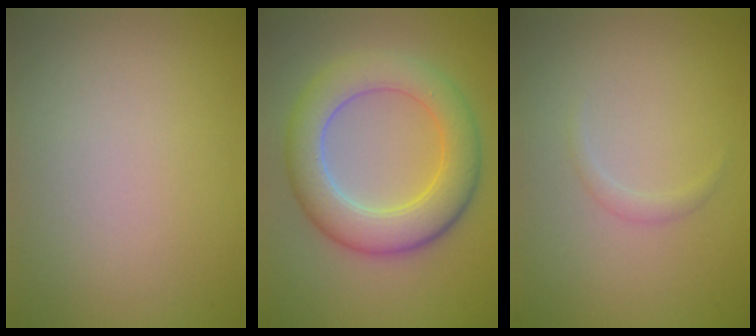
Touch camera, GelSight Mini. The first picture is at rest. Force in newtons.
{"total": 6.8, "press": 6.8, "slide": 0.5}
{"total": 0.7, "press": 0.7, "slide": 0.0}